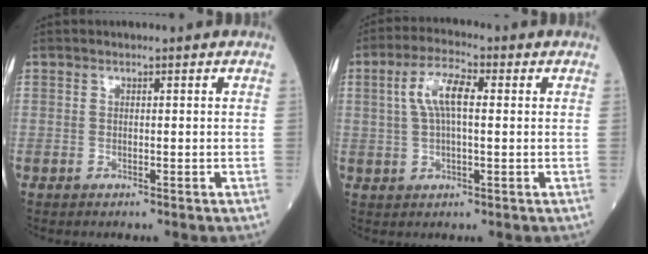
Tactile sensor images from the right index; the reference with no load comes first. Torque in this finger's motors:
{"motor_torque": [0.33, -0.08, 0.18, 0.05]}